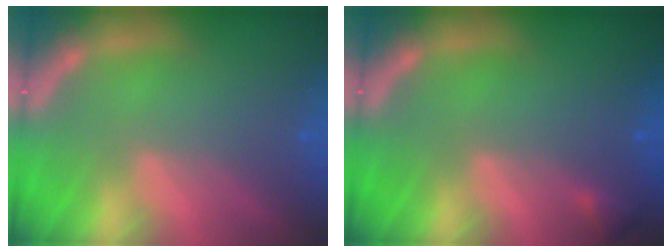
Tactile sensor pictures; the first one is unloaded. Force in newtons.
{"total": 0.9}